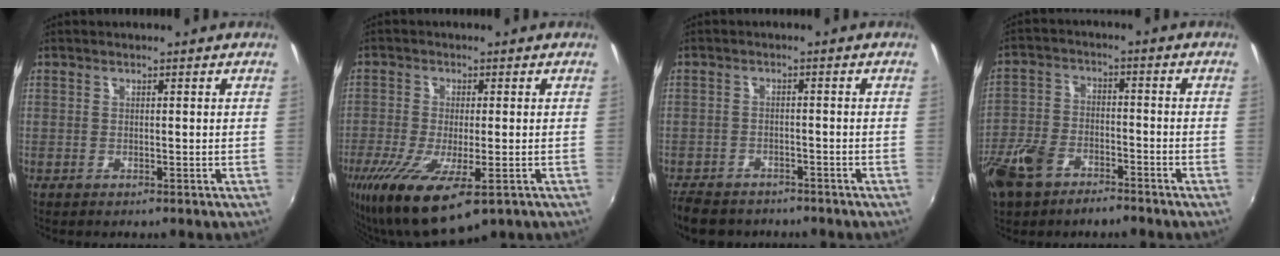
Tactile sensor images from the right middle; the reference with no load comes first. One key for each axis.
{"total": 13.0, "fx": -6.6, "fy": 4.1, "fz": 10.4, "tx": -0.222, "ty": -0.056, "tz": -0.110}
{"total": 9.0, "fx": -7.3, "fy": 4.2, "fz": 3.1, "tx": -0.086, "ty": -0.013, "tz": -0.116}
{"total": 11.3, "fx": -7.5, "fy": 5.9, "fz": 6.1, "tx": -0.152, "ty": -0.007, "tz": -0.142}